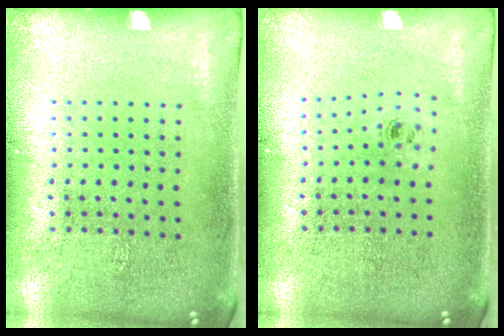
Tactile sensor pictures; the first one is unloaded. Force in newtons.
{"total": 0.6, "press": 0.3, "slide": 0.5}